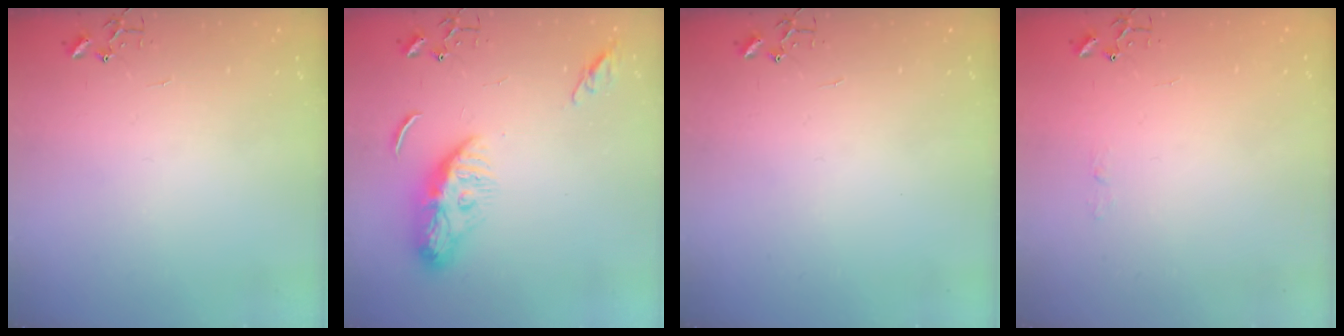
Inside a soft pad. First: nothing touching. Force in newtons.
{"total": 10.8, "press": 10.7, "slide": 1.0}
{"total": 0.0}
{"total": 3.6, "press": 3.6, "slide": 0.4}